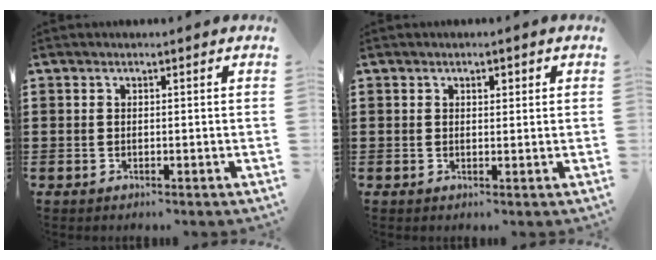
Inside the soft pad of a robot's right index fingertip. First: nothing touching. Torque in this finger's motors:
{"motor_torque": [0.08, -0.08, 0.01, 0.00]}